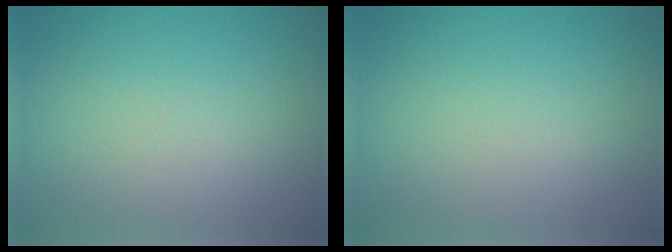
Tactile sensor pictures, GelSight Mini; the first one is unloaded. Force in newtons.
{"total": 0.0}